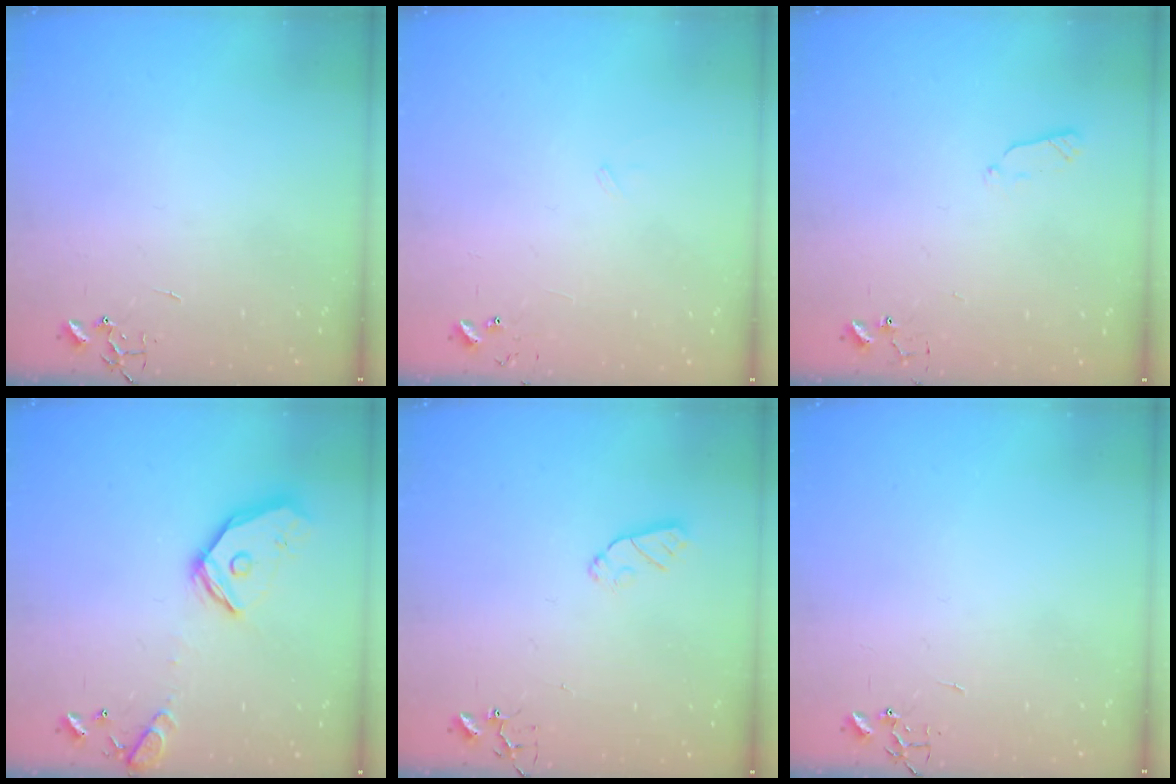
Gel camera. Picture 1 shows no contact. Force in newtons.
{"total": 5.8, "press": 5.8, "slide": 0.5}
{"total": 4.7, "press": 4.6, "slide": 0.9}
{"total": 16.4, "press": 16.2, "slide": 2.5}
{"total": 6.2, "press": 6.2, "slide": 0.0}
{"total": 0.0}